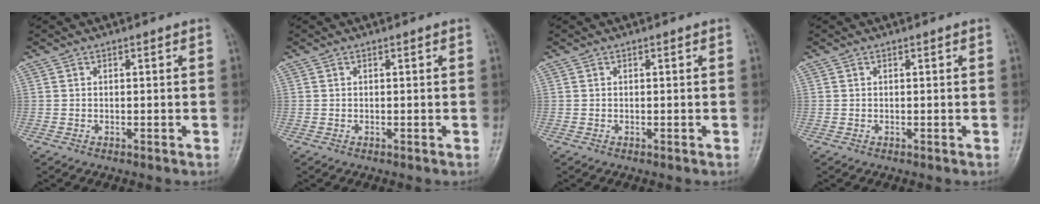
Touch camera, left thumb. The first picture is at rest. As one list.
[{"total": 0.0}, {"total": 0.0}, {"total": 0.0}]